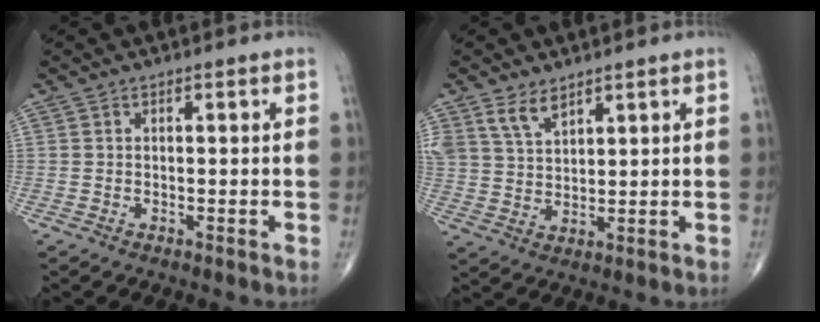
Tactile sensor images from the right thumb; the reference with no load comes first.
{"total": 5.4, "force": [3.8, 2.7, 2.6], "torque": [-0.040, -0.020, 0.083]}